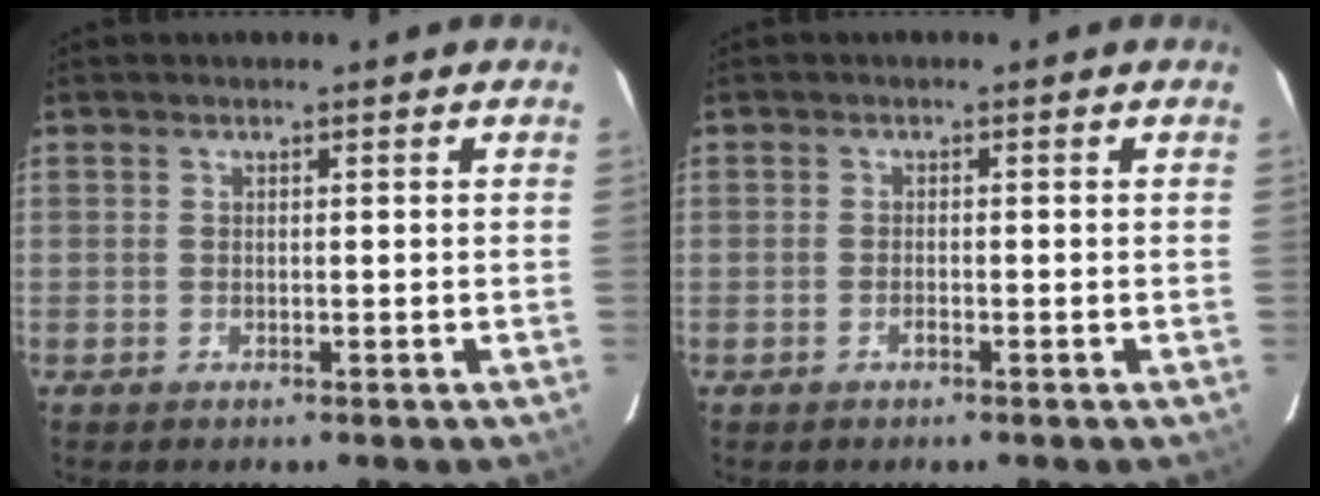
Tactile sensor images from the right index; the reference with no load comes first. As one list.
[{"total": 1.0, "force": [-0.7, 0.4, 0.7], "torque": [-0.014, 0.002, -0.012]}]